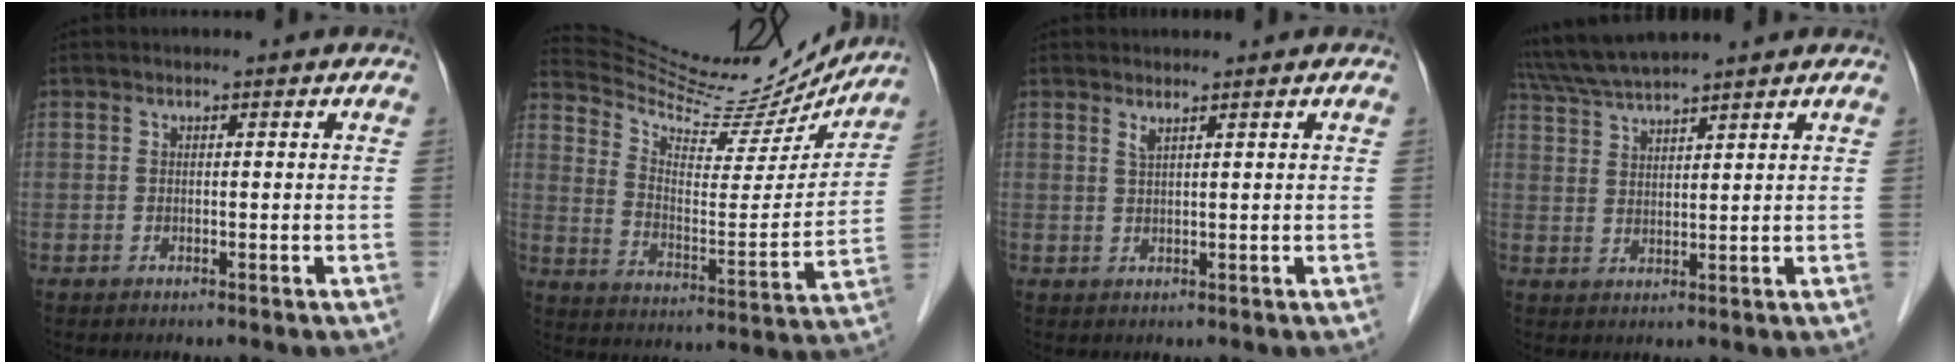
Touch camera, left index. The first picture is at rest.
{"total": 21.9, "force": [20.6, 4.1, 6.1], "torque": [-0.101, -0.041, 0.298]}
{"total": 1.2, "force": [0.9, -0.1, 0.7], "torque": [-0.017, -0.006, 0.020]}
{"total": 8.4, "force": [7.6, -0.5, 3.5], "torque": [-0.068, 0.035, 0.139]}